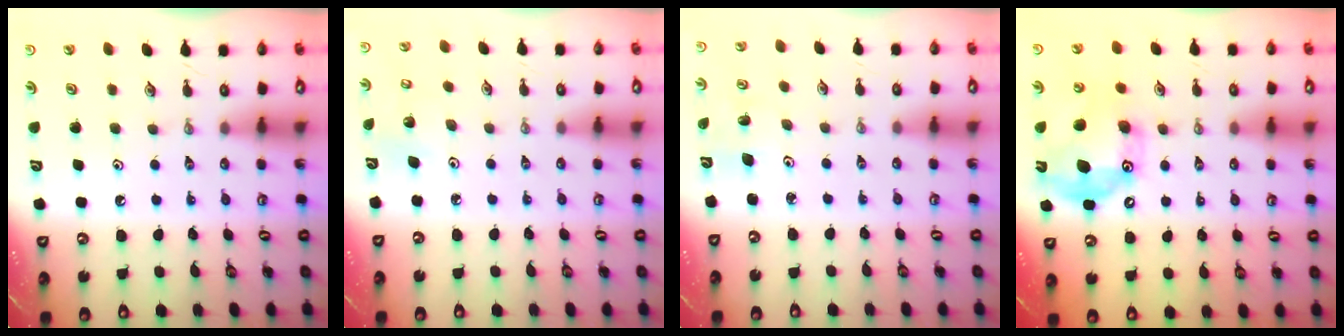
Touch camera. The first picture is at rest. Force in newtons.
{"total": 4.1, "press": 4.1, "slide": 0.2}
{"total": 3.6, "press": 3.6, "slide": 0.3}
{"total": 18.0, "press": 18.0, "slide": 0.9}